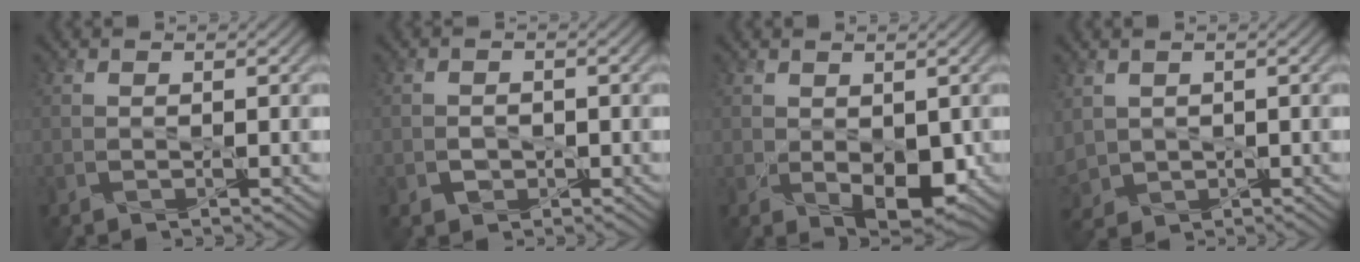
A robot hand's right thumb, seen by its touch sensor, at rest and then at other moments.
{"total": 1.5, "force": [-0.5, 1.2, 0.7], "torque": [-0.010, -0.004, -0.010]}
{"total": 5.0, "force": [-0.5, 2.9, 4.0], "torque": [-0.076, -0.019, 0.003]}
{"total": 3.7, "force": [0.7, 3.0, 2.0], "torque": [-0.071, -0.011, 0.013]}